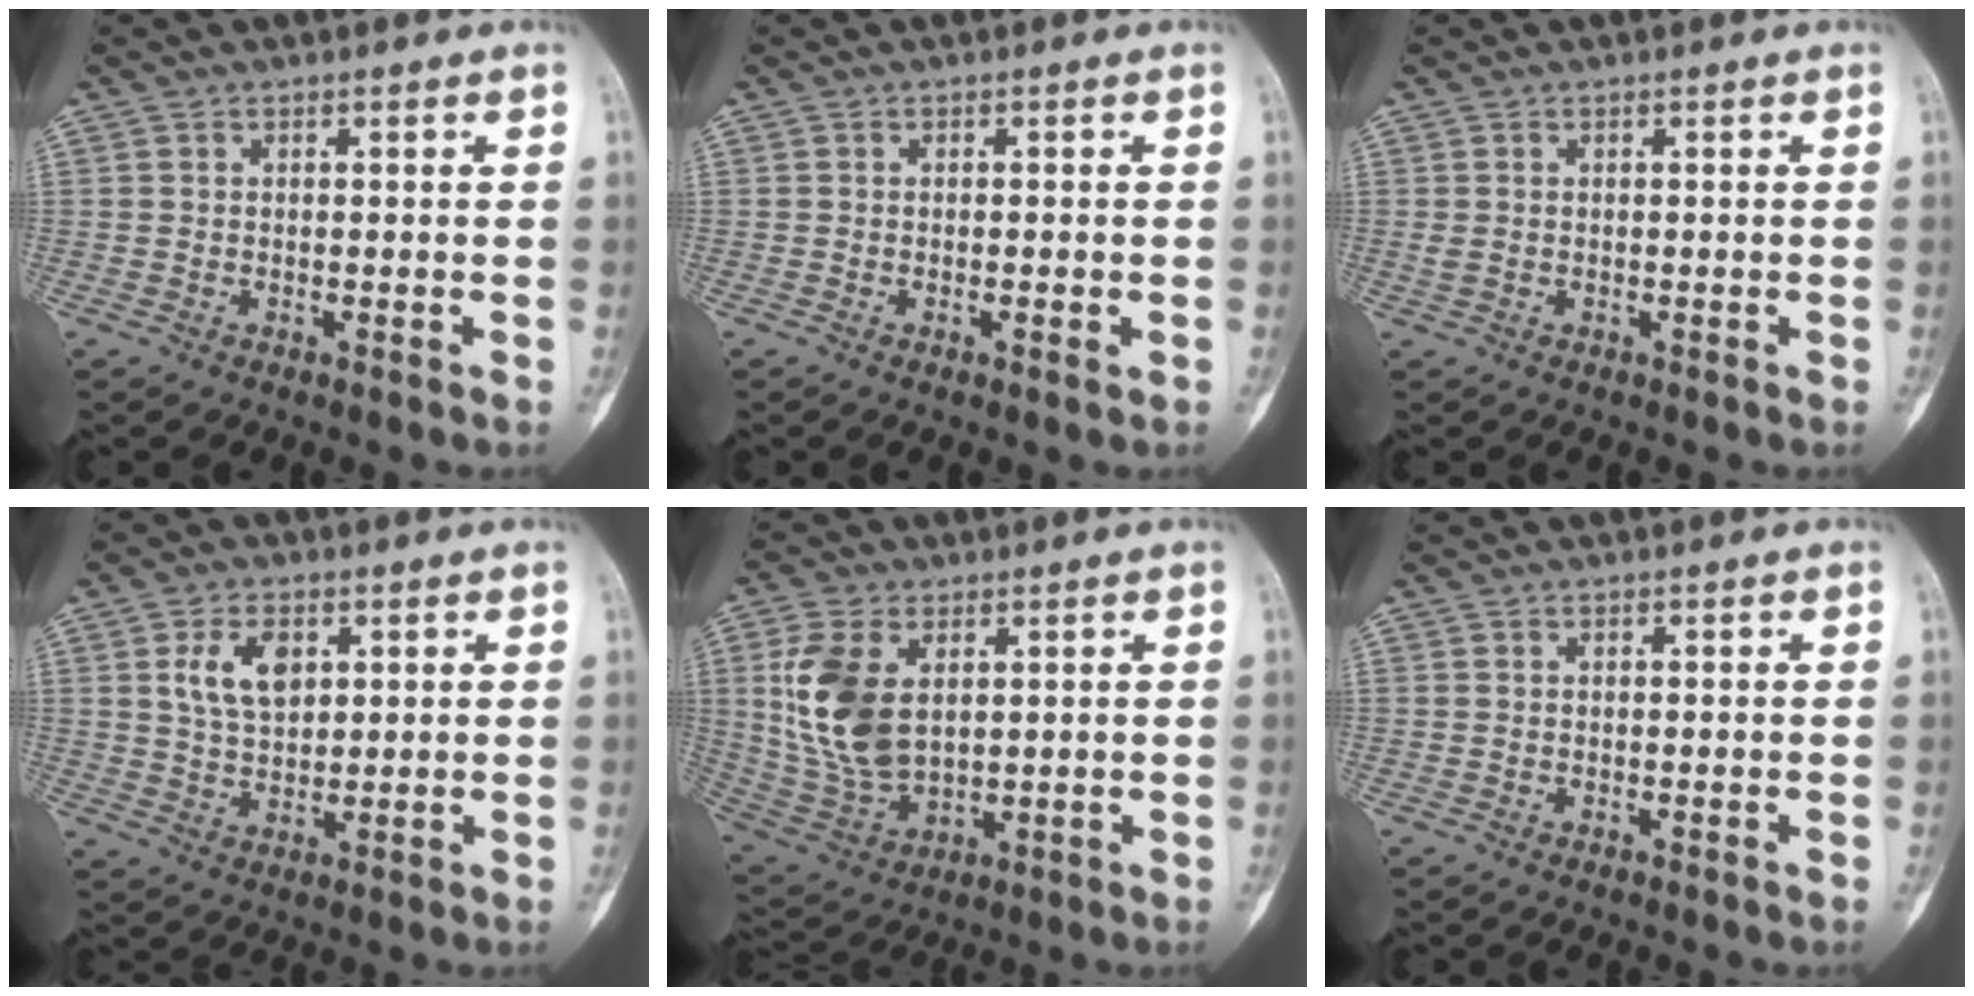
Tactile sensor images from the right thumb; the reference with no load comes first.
{"total": 1.4, "force": [-0.4, 0.4, 1.3], "torque": [-0.019, 0.001, -0.006]}
{"total": 0.9, "force": [0.0, 0.6, 0.7], "torque": [-0.021, 0.005, 0.004]}
{"total": 7.4, "force": [2.5, 4.5, 5.3], "torque": [-0.085, -0.008, 0.049]}
{"total": 14.1, "force": [3.1, 8.6, 10.8], "torque": [-0.213, -0.013, 0.073]}
{"total": 0.0}